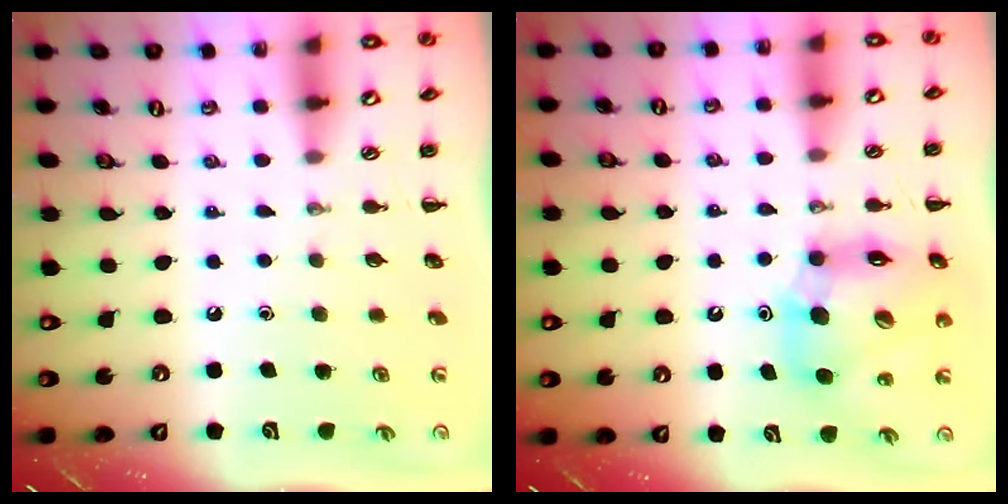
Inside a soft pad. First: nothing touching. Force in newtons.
{"total": 13.8, "press": 13.2, "slide": 4.0}